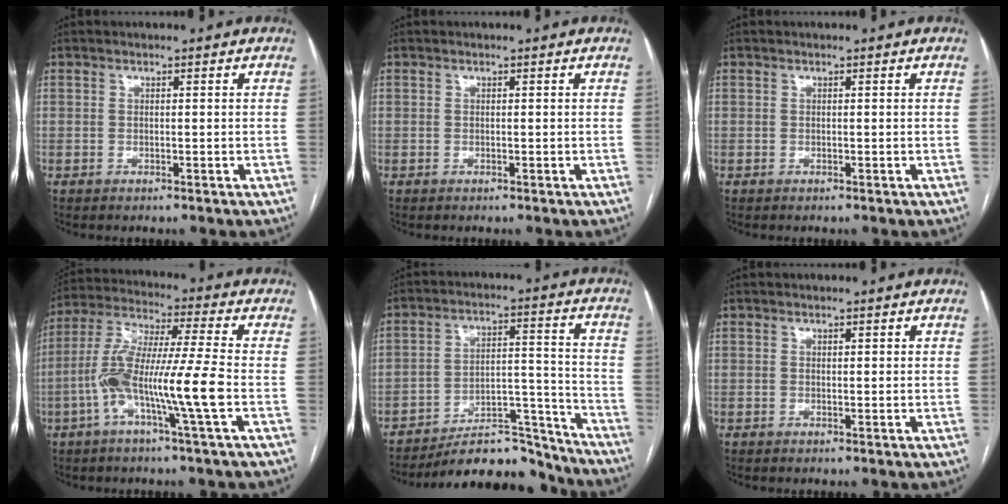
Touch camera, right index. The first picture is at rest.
{"total": 0.0}
{"total": 0.0}
{"total": 13.3, "force": [-3.9, -0.5, 12.7], "torque": [-0.255, 0.004, -0.082]}
{"total": 13.8, "force": [-13.1, 3.4, 2.6], "torque": [-0.018, 0.053, -0.198]}
{"total": 0.6, "force": [0.3, 0.3, 0.5], "torque": [-0.006, 0.001, 0.005]}